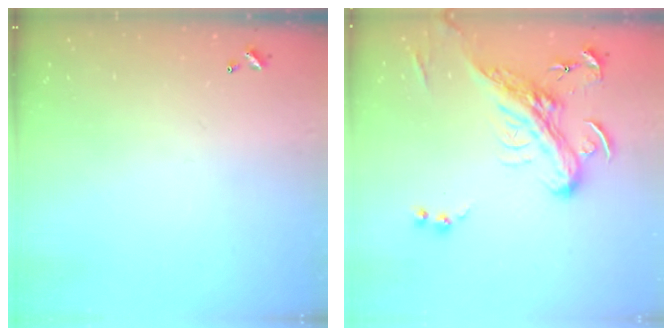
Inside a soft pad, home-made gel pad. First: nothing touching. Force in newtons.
{"total": 4.5, "press": 4.2, "slide": 1.6}